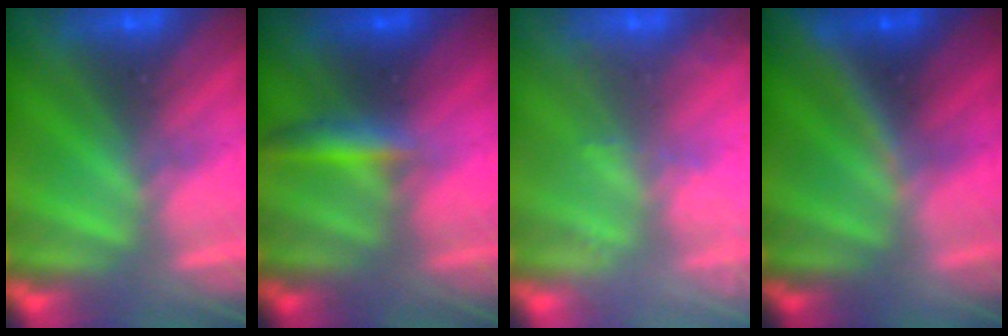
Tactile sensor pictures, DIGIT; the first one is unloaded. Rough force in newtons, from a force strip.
{"total": 2.7}
{"total": 9.5}
{"total": 3.1}